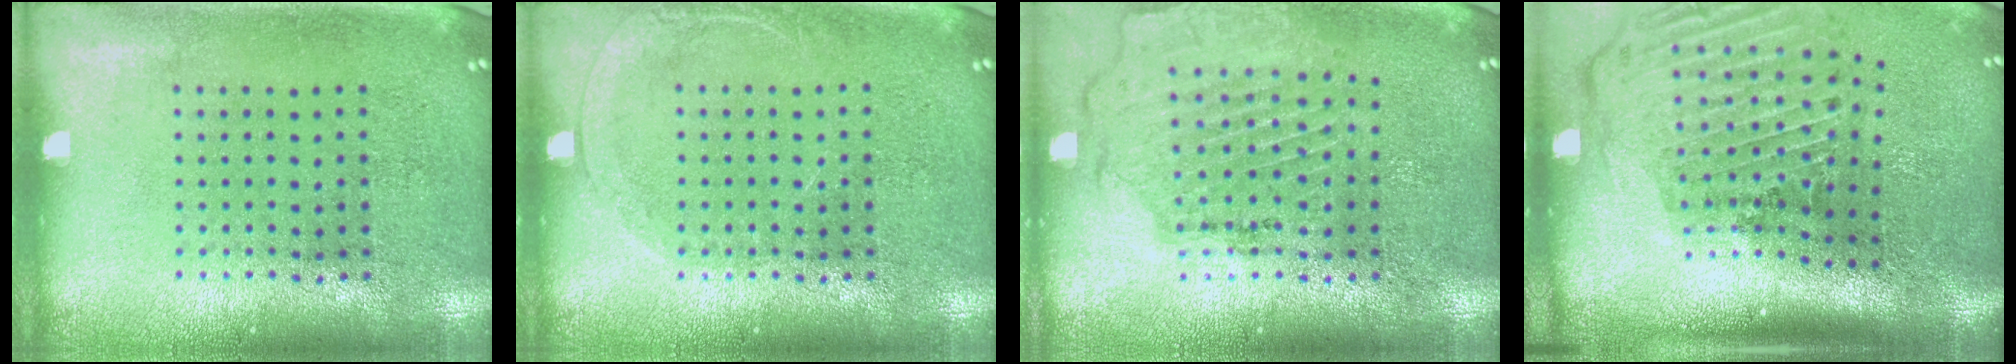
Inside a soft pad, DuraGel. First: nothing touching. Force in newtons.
{"total": 1.2, "press": 1.1, "slide": 0.1}
{"total": 1.6, "press": 1.5, "slide": 0.4}
{"total": 3.0, "press": 2.1, "slide": 2.1}